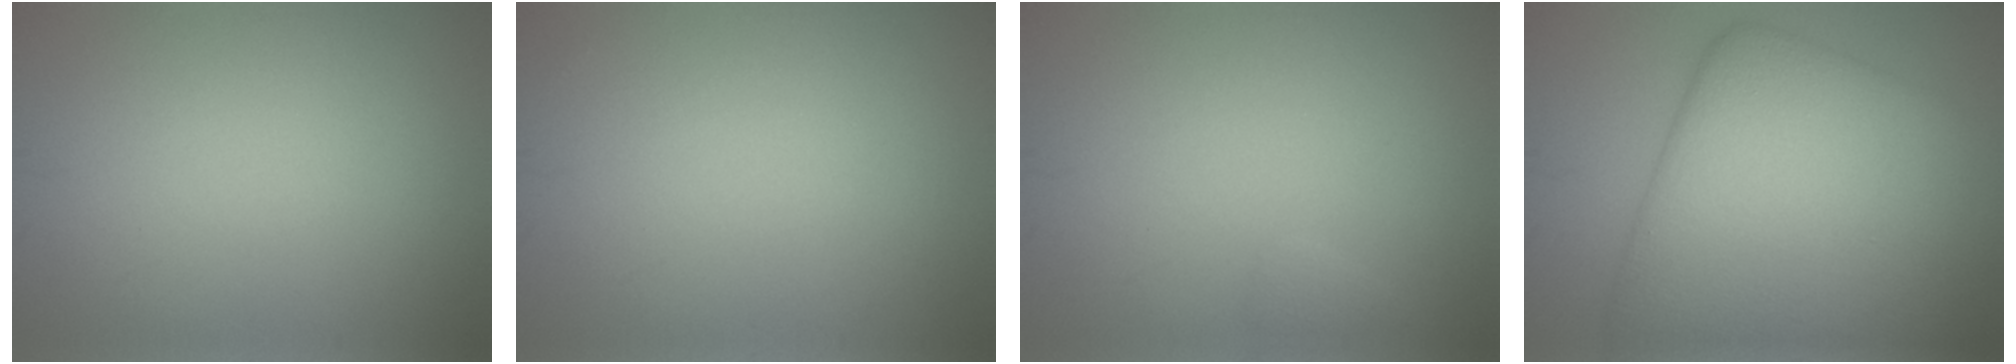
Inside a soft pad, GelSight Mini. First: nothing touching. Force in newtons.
{"total": 0.0}
{"total": 0.6, "press": 0.6, "slide": 0.0}
{"total": 14.7, "press": 14.7, "slide": 0.5}